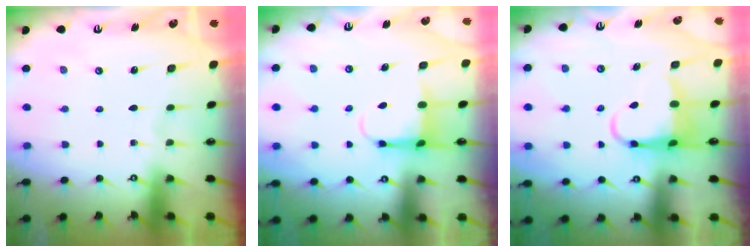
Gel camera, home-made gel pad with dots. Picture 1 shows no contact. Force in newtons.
{"total": 6.2, "press": 6.1, "slide": 1.2}
{"total": 5.6, "press": 5.5, "slide": 1.2}